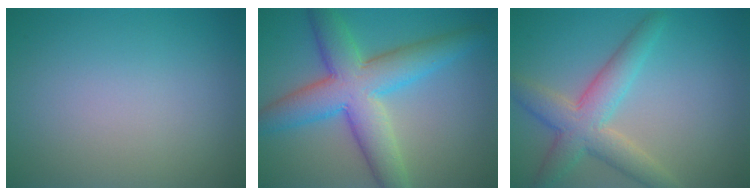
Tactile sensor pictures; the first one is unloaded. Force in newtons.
{"total": 8.4, "press": 8.4, "slide": 0.2}
{"total": 5.1, "press": 5.1, "slide": 0.3}